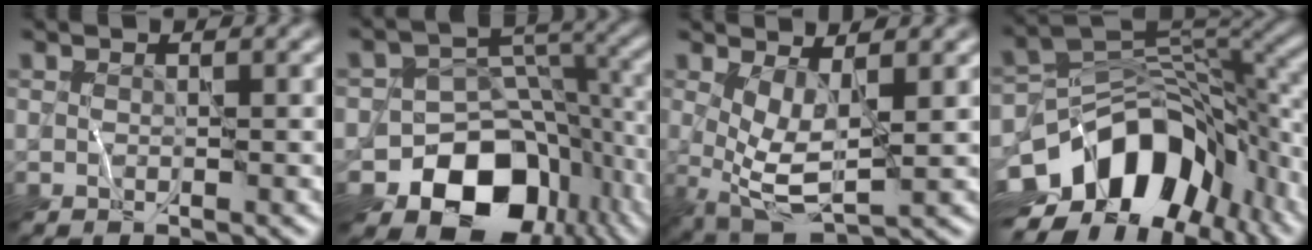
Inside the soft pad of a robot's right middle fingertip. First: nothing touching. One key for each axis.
{"total": 13.8, "fx": -7.1, "fy": 10.1, "fz": 6.2, "tx": -0.107, "ty": 0.003, "tz": -0.110}
{"total": 4.4, "fx": 0.8, "fy": 1.4, "fz": 4.1, "tx": -0.087, "ty": -0.012, "tz": 0.017}
{"total": 13.5, "fx": -5.5, "fy": 8.6, "fz": 8.9, "tx": -0.145, "ty": 0.005, "tz": -0.103}